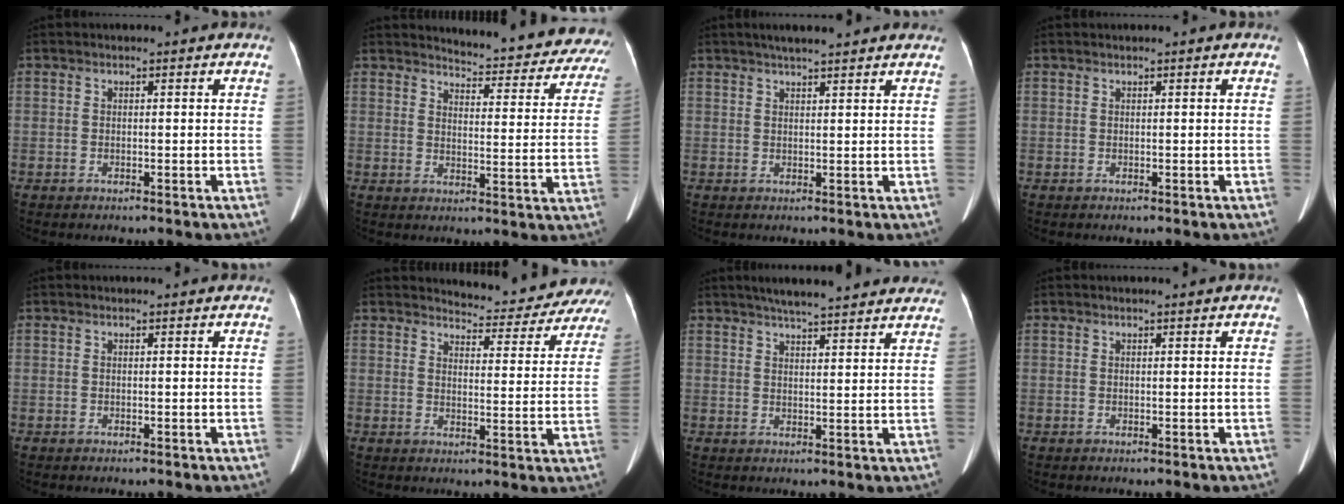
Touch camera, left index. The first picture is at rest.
{"total": 19.6, "force": [18.6, 3.3, 5.0], "torque": [-0.040, -0.080, 0.198]}
{"total": 7.0, "force": [5.9, 0.5, 3.6], "torque": [-0.051, 0.026, 0.078]}
{"total": 0.0}
{"total": 0.6, "force": [0.6, 0.0, 0.2], "torque": [-0.004, 0.004, 0.007]}
{"total": 11.7, "force": [11.4, 1.5, 1.7], "torque": [-0.013, -0.034, 0.122]}
{"total": 15.0, "force": [13.1, 1.7, 6.9], "torque": [-0.096, 0.029, 0.166]}
{"total": 0.7, "force": [0.6, -0.2, 0.4], "torque": [-0.013, 0.002, 0.015]}